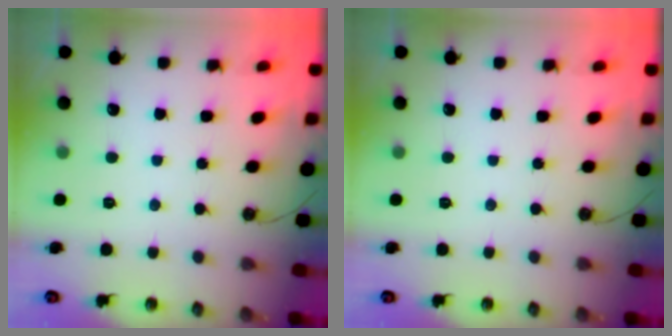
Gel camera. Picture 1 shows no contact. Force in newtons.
{"total": 0.0}